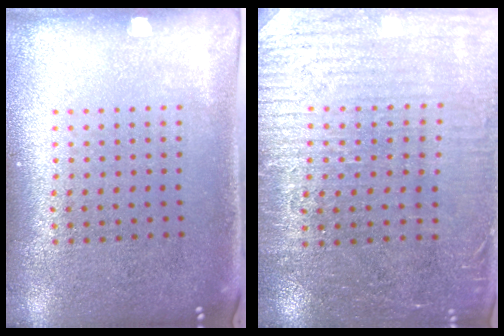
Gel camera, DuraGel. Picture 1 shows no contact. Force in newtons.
{"total": 3.1, "press": 3.0, "slide": 1.0}